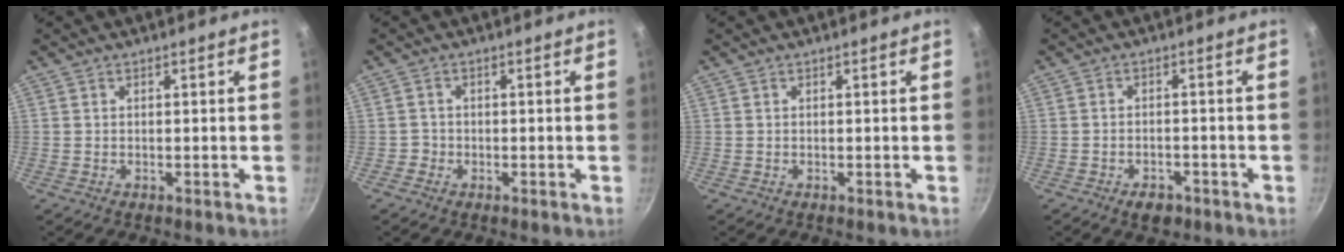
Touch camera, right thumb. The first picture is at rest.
{"total": 1.5, "force": [-0.7, 1.3, 0.1], "torque": [0.009, 0.007, -0.018]}
{"total": 0.0}
{"total": 3.5, "force": [-2.3, 2.0, 1.9], "torque": [-0.022, 0.009, -0.031]}